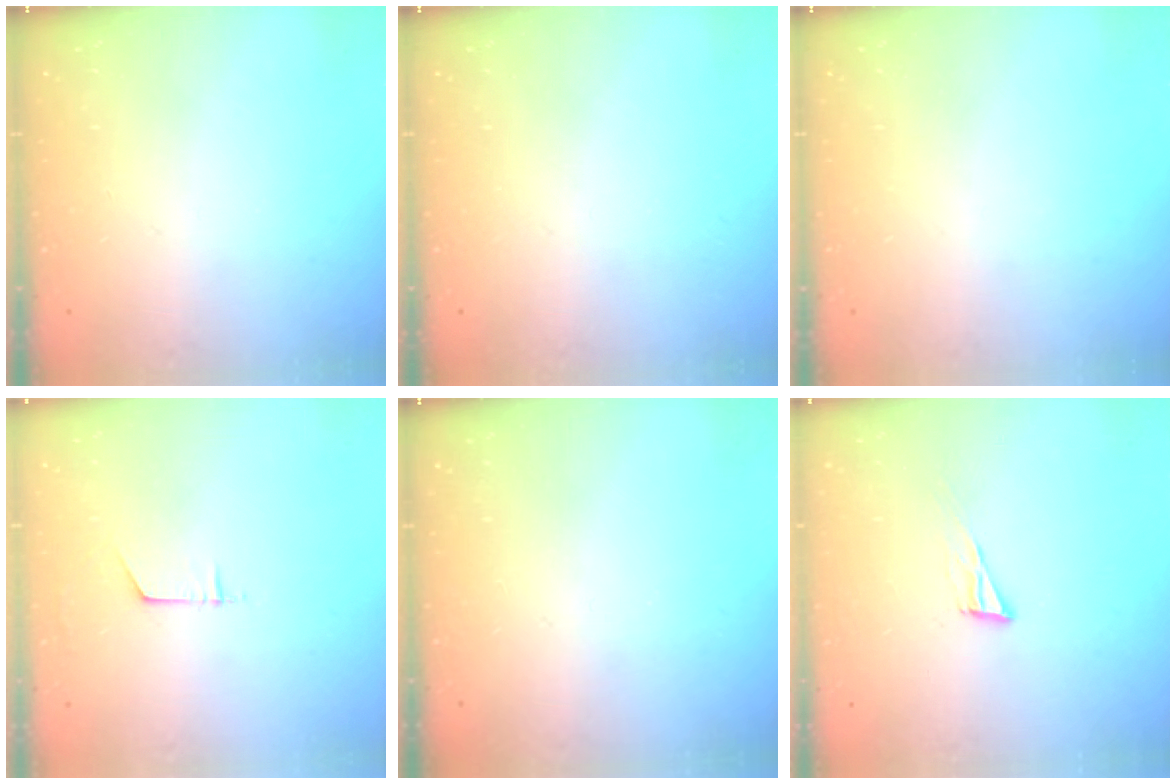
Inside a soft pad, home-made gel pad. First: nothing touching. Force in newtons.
{"total": 0.0}
{"total": 0.0}
{"total": 5.7, "press": 5.7, "slide": 0.5}
{"total": 0.0}
{"total": 5.9, "press": 5.8, "slide": 0.7}